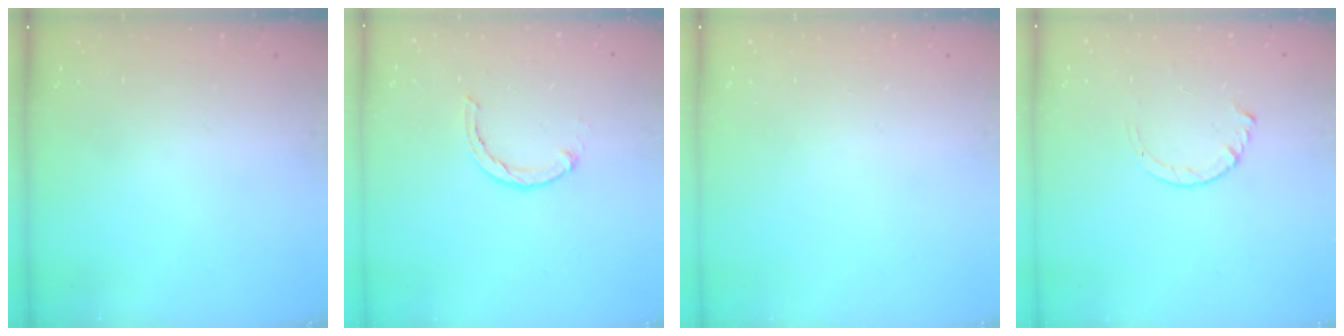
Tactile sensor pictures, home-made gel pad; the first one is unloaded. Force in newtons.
{"total": 2.4, "press": 2.4, "slide": 0.4}
{"total": 0.0}
{"total": 3.6, "press": 3.5, "slide": 0.4}